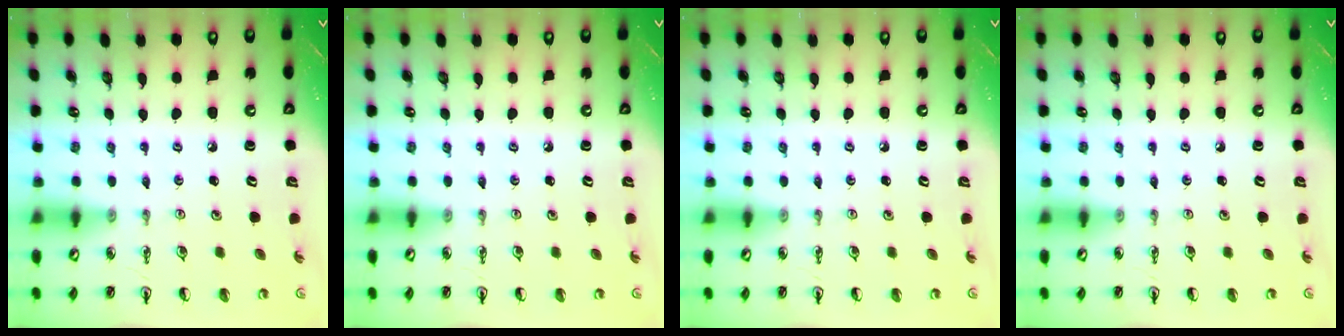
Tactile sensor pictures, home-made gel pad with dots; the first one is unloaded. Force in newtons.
{"total": 0.0}
{"total": 0.0}
{"total": 0.0}